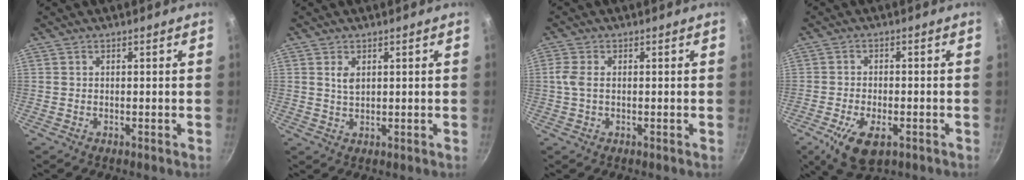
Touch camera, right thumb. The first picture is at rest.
{"total": 2.6, "force": [0.9, 1.5, 1.9], "torque": [-0.032, -0.006, 0.018]}
{"total": 3.2, "force": [0.1, 1.9, 2.6], "torque": [-0.064, 0.005, -0.001]}
{"total": 9.2, "force": [-3.9, 4.5, 6.9], "torque": [-0.127, 0.001, -0.063]}